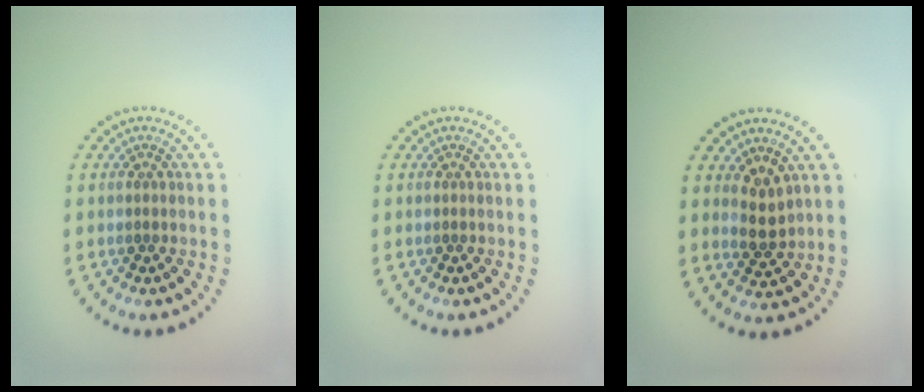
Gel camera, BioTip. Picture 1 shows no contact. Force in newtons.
{"total": 0.0}
{"total": 2.2, "press": 2.1, "slide": 0.8}